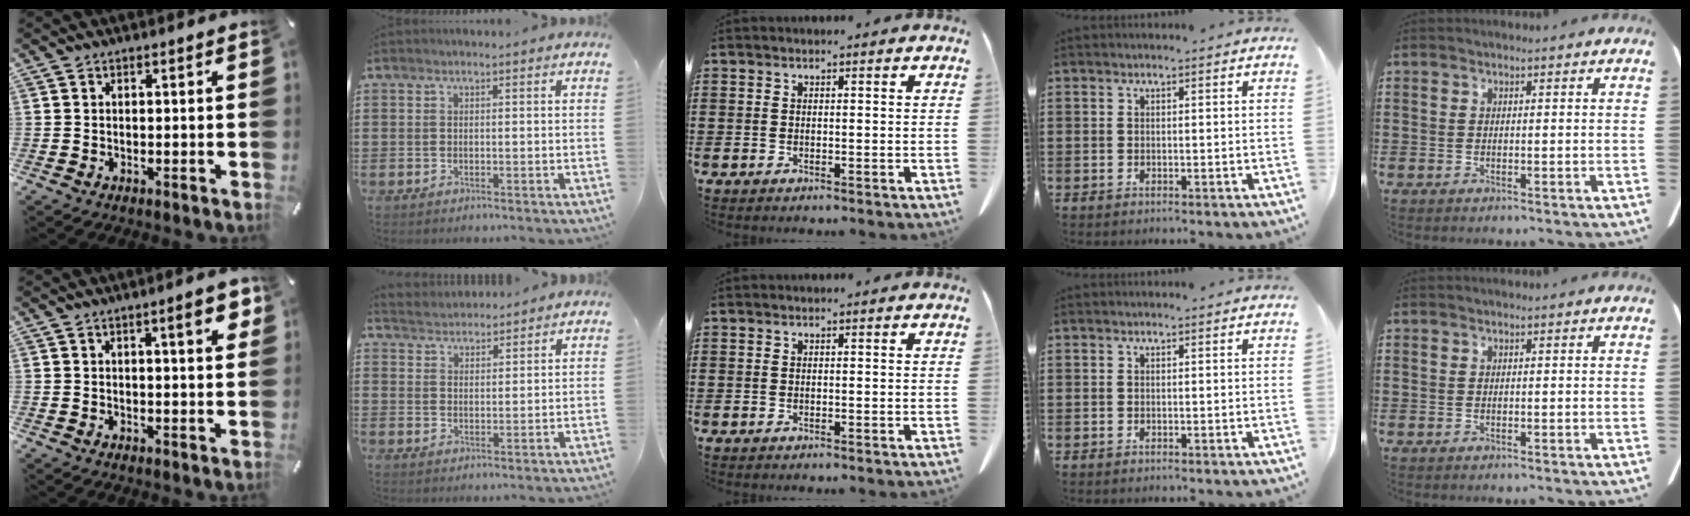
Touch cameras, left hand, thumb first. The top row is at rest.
{"thumb": {"total": 6.8, "force": [3.0, 1.5, 5.9], "torque": [-0.085, -0.005, 0.043]}, "index": {"total": 3.2, "force": [3.1, 0.5, -0.6], "torque": [-0.003, -0.011, 0.058]}}